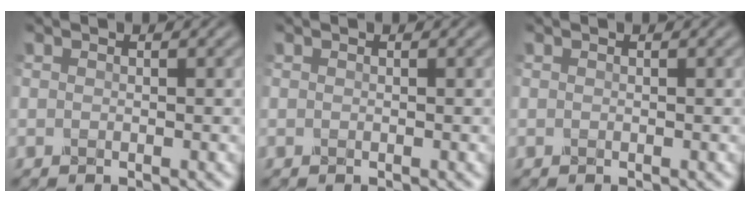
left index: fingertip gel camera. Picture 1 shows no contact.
{"total": 0.0}
{"total": 0.0}